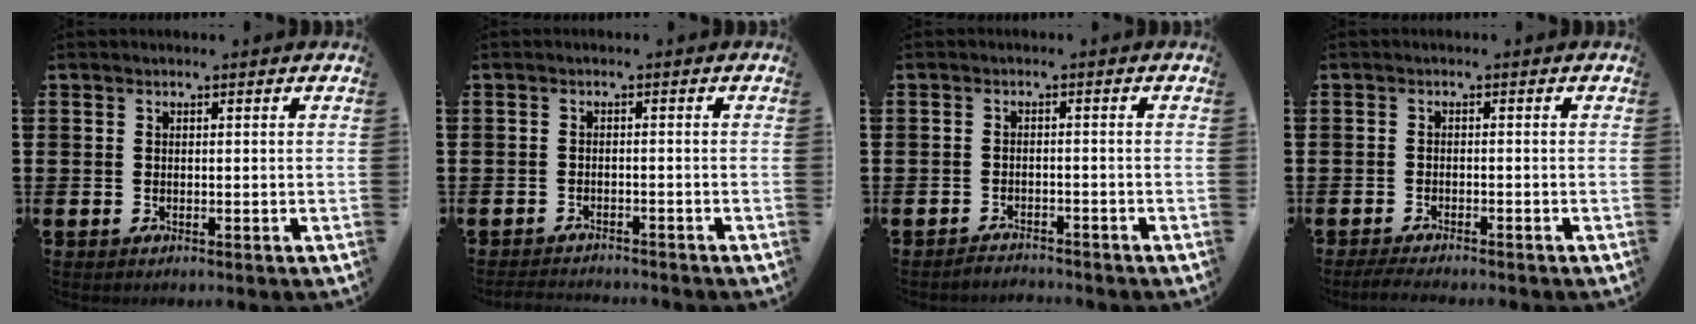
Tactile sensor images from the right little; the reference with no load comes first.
{"total": 1.6, "force": [-1.6, 0.0, -0.2], "torque": [-0.001, -0.001, -0.033]}
{"total": 1.7, "force": [-1.7, 0.0, -0.2], "torque": [-0.002, 0.006, -0.037]}
{"total": 1.6, "force": [-1.5, 0.1, 0.5], "torque": [-0.010, 0.000, -0.029]}